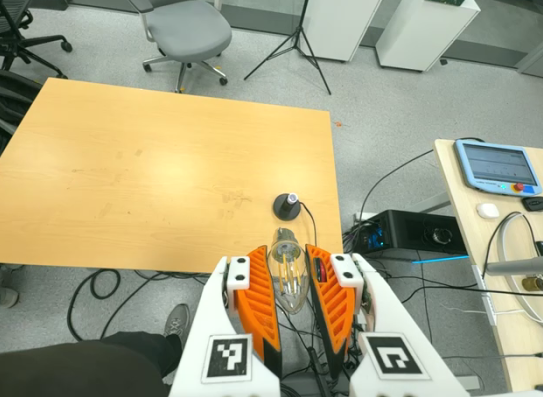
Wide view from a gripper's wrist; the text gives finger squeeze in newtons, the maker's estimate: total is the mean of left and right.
{"total": 12.5, "left": 13.1, "right": 11.9}